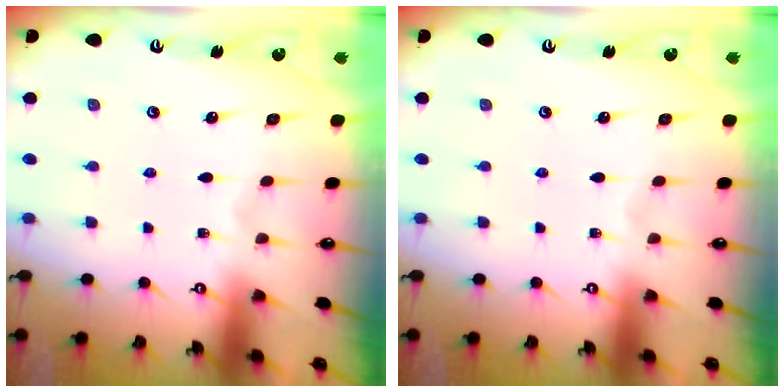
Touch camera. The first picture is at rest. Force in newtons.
{"total": 0.0}